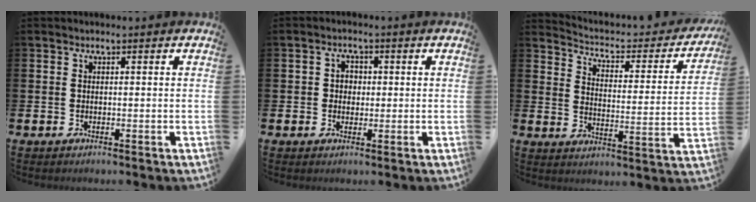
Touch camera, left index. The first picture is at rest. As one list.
[{"total": 2.3, "force": [0.3, 2.0, 1.0], "torque": [-0.008, 0.004, -0.002]}, {"total": 3.9, "force": [3.3, 1.7, 1.3], "torque": [-0.052, -0.027, 0.046]}]